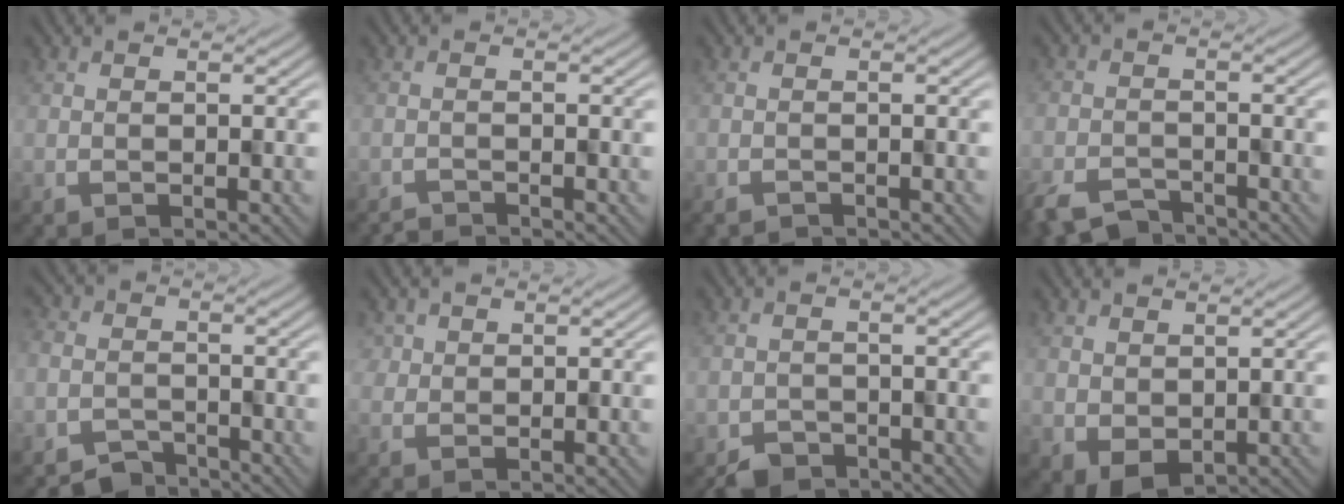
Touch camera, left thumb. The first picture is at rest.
{"total": 1.5, "force": [-1.5, 0.0, -0.1], "torque": [0.002, -0.002, -0.029]}
{"total": 1.4, "force": [-1.4, 0.2, 0.0], "torque": [-0.001, -0.005, -0.024]}
{"total": 5.6, "force": [-4.6, 2.6, 1.8], "torque": [-0.038, -0.013, -0.089]}
{"total": 4.1, "force": [-3.3, 2.2, 0.6], "torque": [-0.014, -0.007, -0.066]}
{"total": 2.3, "force": [0.0, 2.3, 0.1], "torque": [0.007, -0.004, -0.001]}
{"total": 3.0, "force": [-2.4, 1.7, 0.5], "torque": [-0.005, -0.007, -0.042]}
{"total": 3.9, "force": [-0.8, 3.0, 2.3], "torque": [-0.038, -0.022, 0.001]}